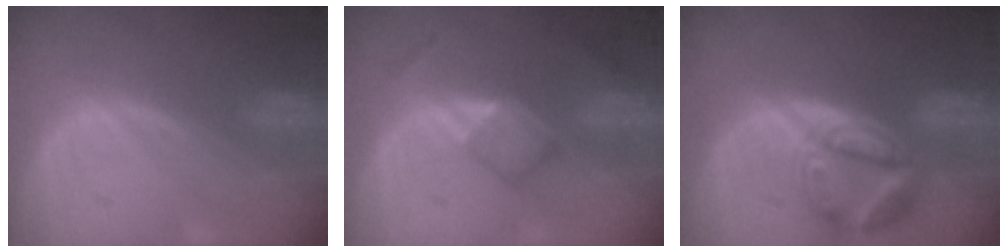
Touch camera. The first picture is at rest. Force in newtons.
{"total": 5.0, "press": 4.6, "slide": 1.9}
{"total": 7.9, "press": 7.0, "slide": 3.6}